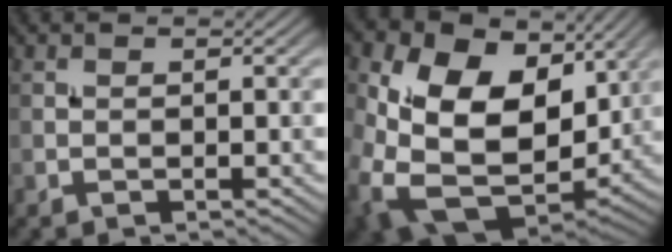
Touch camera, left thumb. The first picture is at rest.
{"total": 18.7, "force": [1.2, 13.6, 12.7], "torque": [-0.282, -0.040, 0.051]}